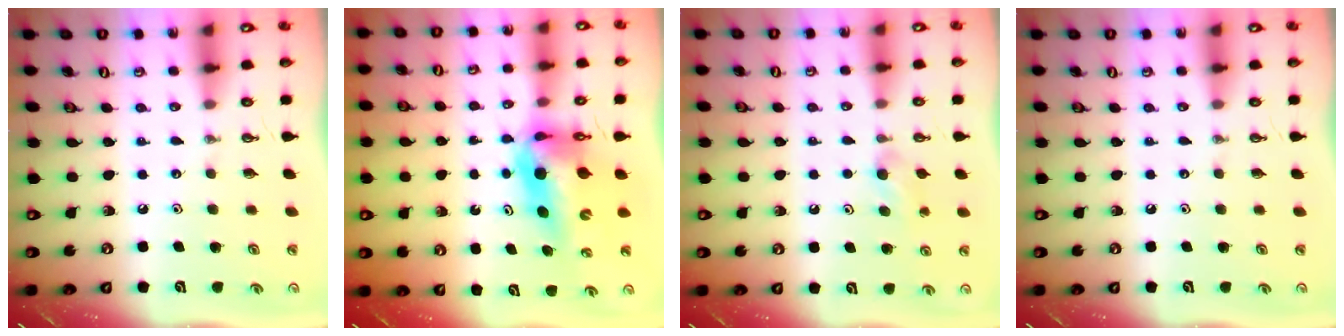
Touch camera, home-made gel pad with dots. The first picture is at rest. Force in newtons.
{"total": 11.1, "press": 10.6, "slide": 3.2}
{"total": 4.7, "press": 4.6, "slide": 1.0}
{"total": 0.0}